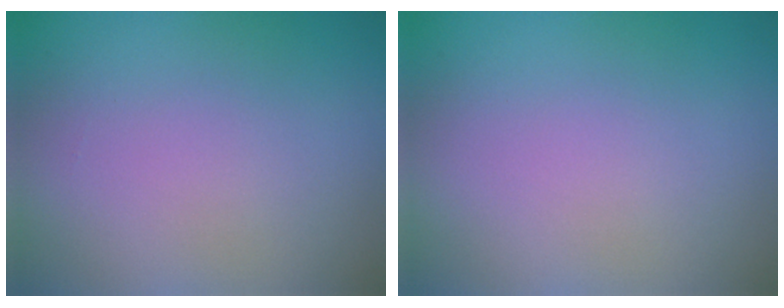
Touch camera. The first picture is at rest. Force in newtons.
{"total": 0.0}